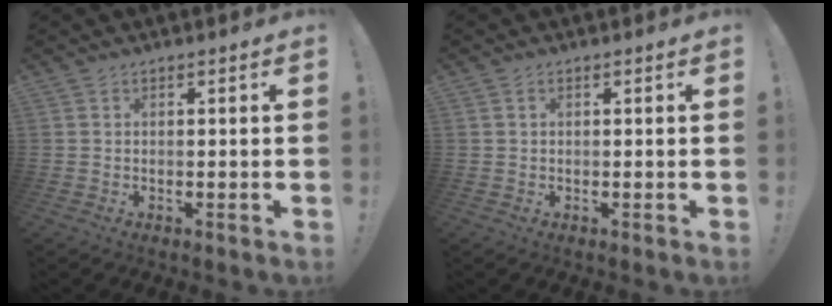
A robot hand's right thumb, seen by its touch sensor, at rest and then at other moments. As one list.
[{"total": 0.6, "force": [0.2, 0.4, 0.4], "torque": [-0.008, 0.003, 0.003]}]